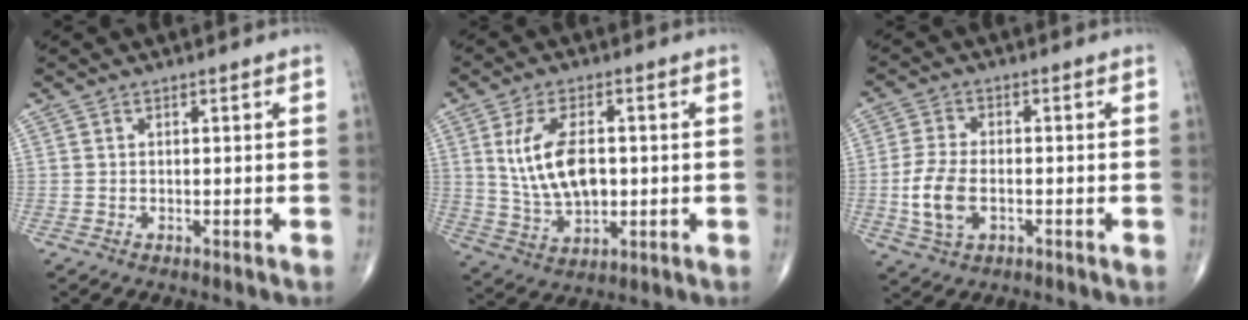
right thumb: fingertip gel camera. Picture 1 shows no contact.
{"total": 11.7, "force": [1.4, 6.5, 9.7], "torque": [-0.176, -0.006, 0.035]}
{"total": 7.7, "force": [-1.7, 4.4, 6.1], "torque": [-0.129, 0.006, -0.031]}